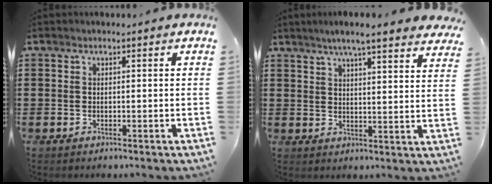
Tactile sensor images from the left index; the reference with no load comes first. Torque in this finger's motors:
{"motor_torque": [2.14, 0.00, 0.70, 0.14]}